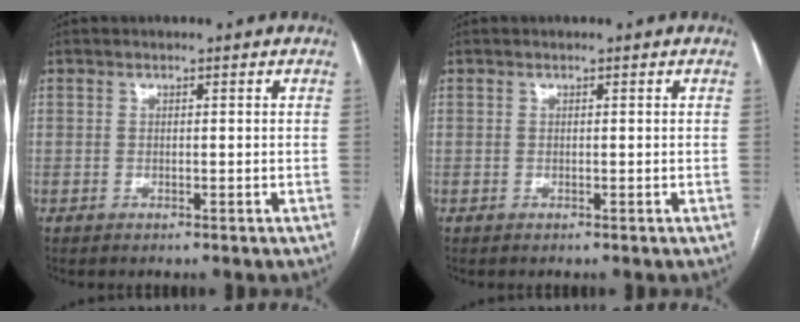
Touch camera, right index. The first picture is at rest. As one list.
[{"total": 0.0}]